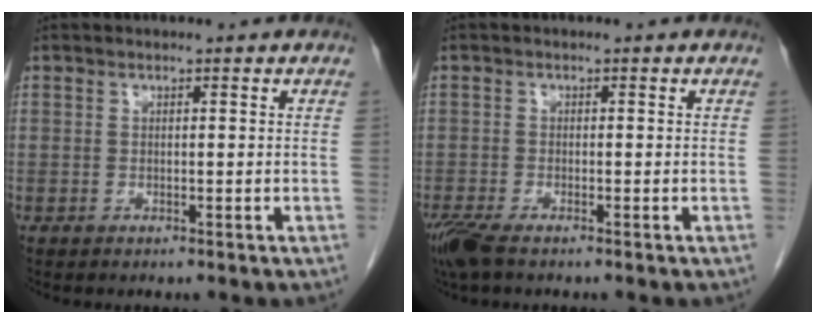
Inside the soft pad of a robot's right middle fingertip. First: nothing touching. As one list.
[{"total": 4.1, "force": [-2.9, 1.0, 2.7], "torque": [-0.061, -0.013, -0.056]}]